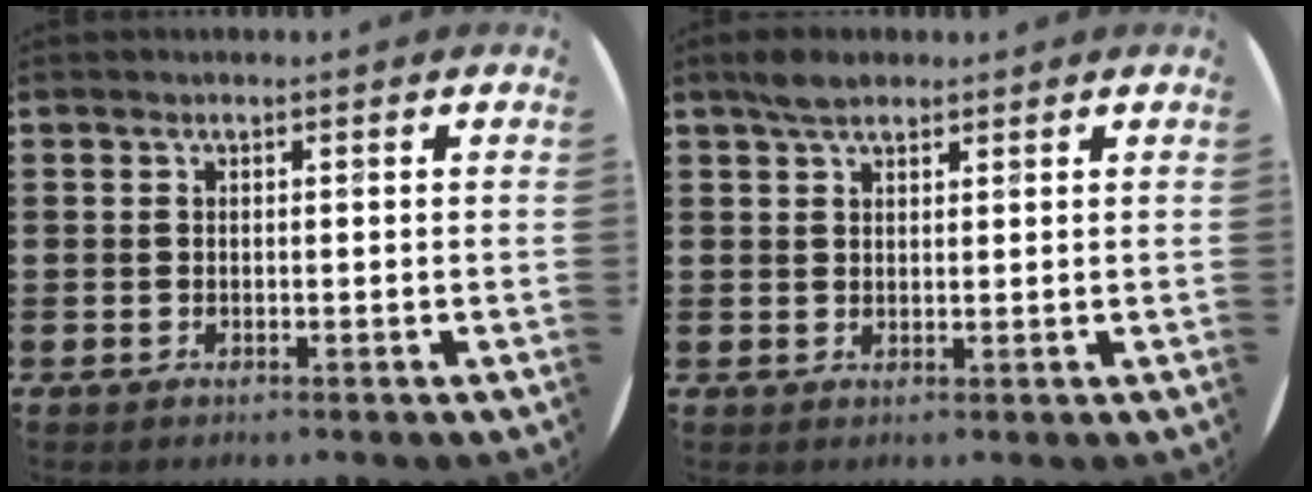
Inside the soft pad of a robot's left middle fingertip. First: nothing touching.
{"total": 3.1, "force": [2.6, 1.2, 1.3], "torque": [-0.022, 0.004, 0.046]}